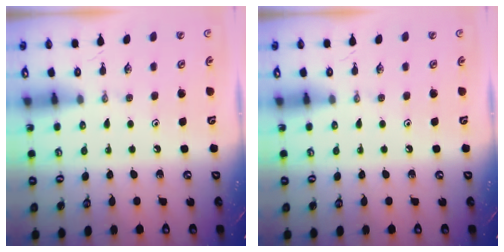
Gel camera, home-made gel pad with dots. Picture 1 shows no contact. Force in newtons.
{"total": 0.0}